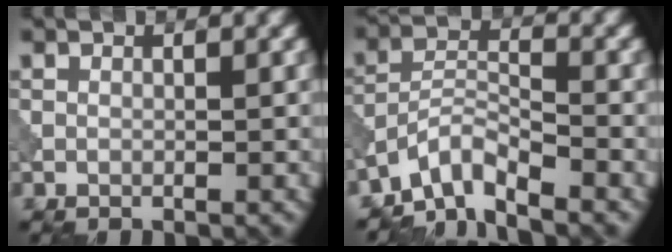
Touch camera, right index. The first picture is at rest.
{"total": 4.2, "force": [-3.8, 0.7, 1.6], "torque": [-0.027, 0.003, -0.083]}